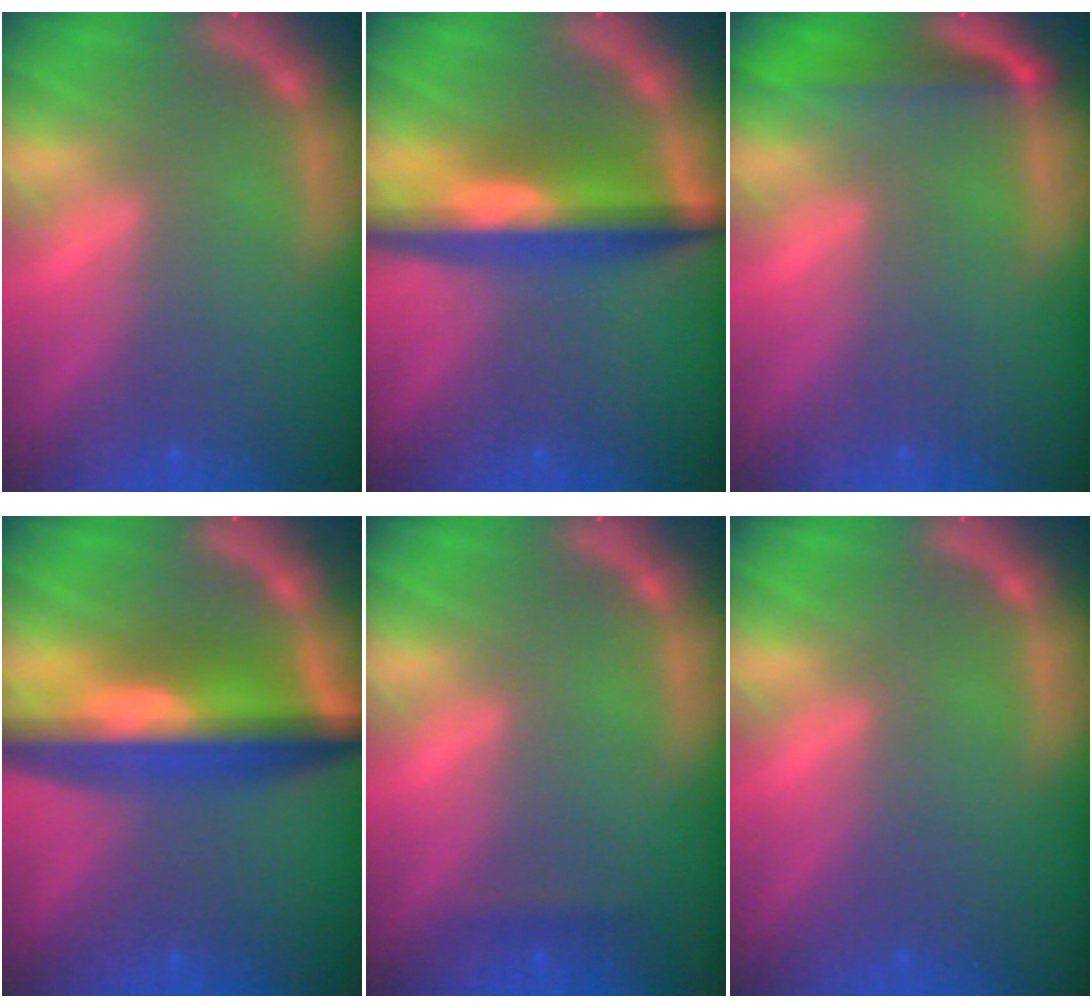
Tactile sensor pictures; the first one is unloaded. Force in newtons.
{"total": 7.6}
{"total": 3.5}
{"total": 10.0}
{"total": 0.9}
{"total": 0.0}